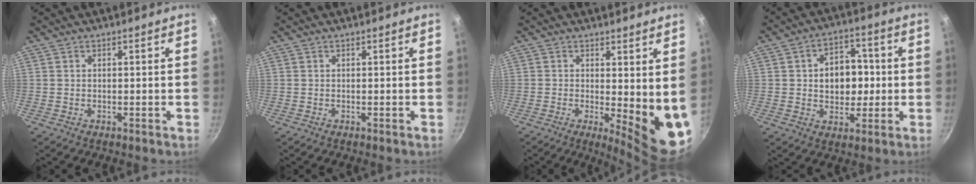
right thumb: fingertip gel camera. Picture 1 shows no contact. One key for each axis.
{"total": 0.0}
{"total": 9.9, "fx": 0.6, "fy": 3.6, "fz": 9.2, "tx": -0.103, "ty": -0.030, "tz": 0.011}
{"total": 10.5, "fx": 0.5, "fy": 7.7, "fz": 7.1, "tx": -0.067, "ty": 0.011, "tz": 0.005}